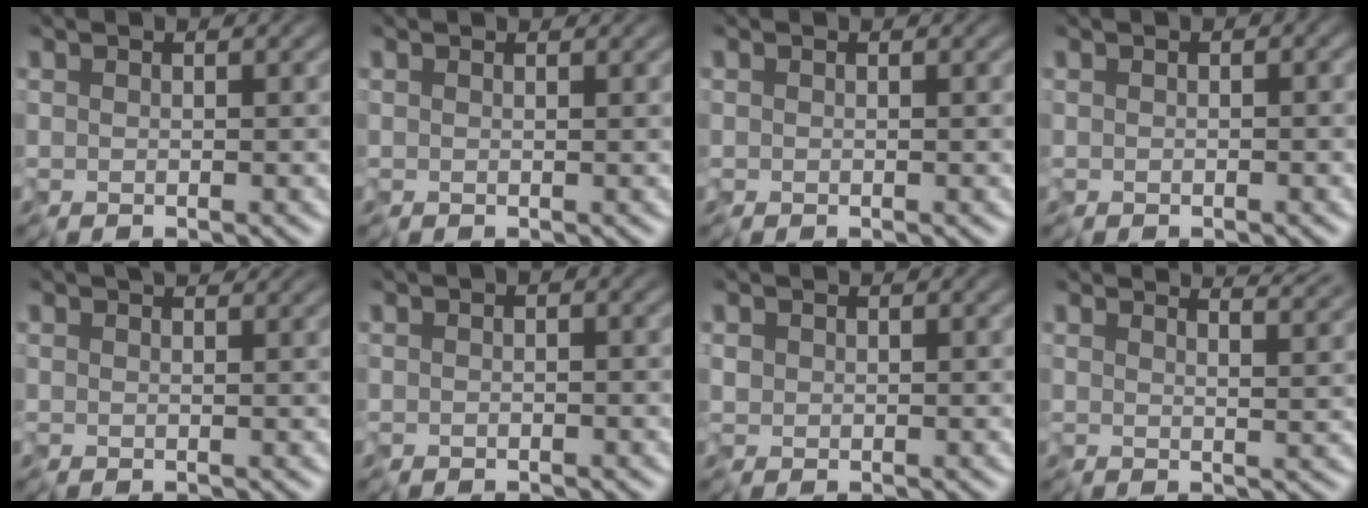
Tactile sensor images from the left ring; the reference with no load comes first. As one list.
[{"total": 1.2, "force": [1.0, 0.4, 0.6], "torque": [-0.004, 0.006, 0.003]}, {"total": 0.0}, {"total": 1.6, "force": [0.5, 0.9, 1.2], "torque": [-0.022, 0.013, -0.002]}, {"total": 2.8, "force": [2.1, 1.1, 1.5], "torque": [-0.021, 0.015, 0.013]}, {"total": 1.3, "force": [0.1, 0.8, 1.0], "torque": [-0.017, 0.007, -0.009]}, {"total": 0.8, "force": [0.2, 0.7, 0.2], "torque": [-0.008, 0.002, 0.005]}, {"total": 6.5, "force": [5.4, 2.0, 3.1], "torque": [-0.017, 0.029, 0.029]}]